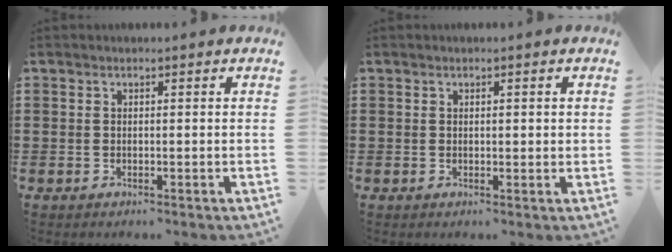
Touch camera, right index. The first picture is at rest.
{"total": 0.6, "force": [0.2, 0.2, 0.5], "torque": [-0.010, 0.002, 0.003]}